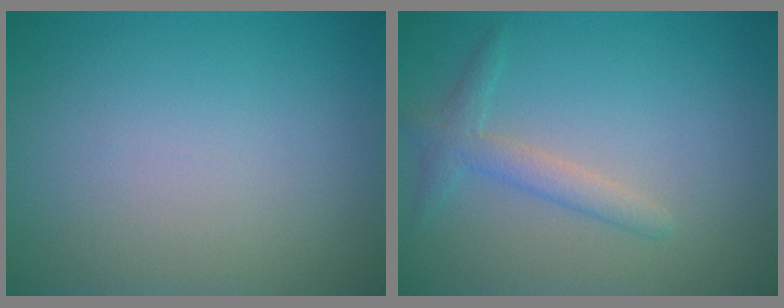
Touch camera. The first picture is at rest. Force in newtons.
{"total": 2.1, "press": 2.1, "slide": 0.1}